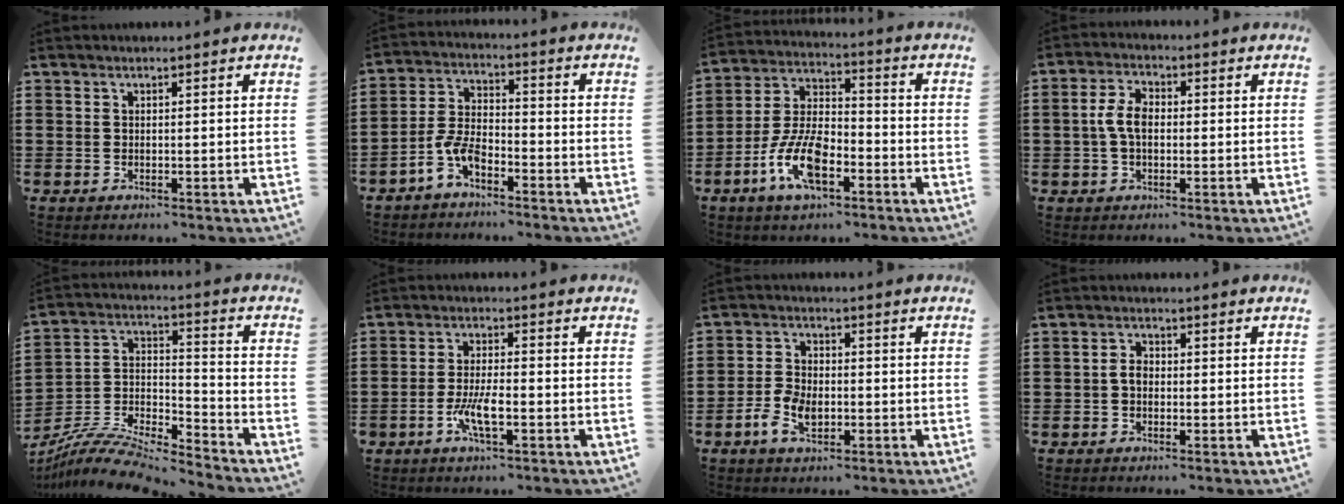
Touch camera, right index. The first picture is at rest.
{"total": 5.9, "force": [-3.6, 2.6, 3.8], "torque": [-0.103, 0.001, -0.077]}
{"total": 10.5, "force": [-4.7, 5.0, 8.0], "torque": [-0.175, 0.006, -0.087]}
{"total": 4.8, "force": [-0.2, 2.7, 4.0], "torque": [-0.099, 0.002, -0.012]}
{"total": 10.0, "force": [-9.3, 1.5, 3.3], "torque": [-0.066, 0.016, -0.187]}
{"total": 5.5, "force": [-2.3, 1.4, 4.8], "torque": [-0.107, -0.006, -0.046]}
{"total": 4.9, "force": [-1.7, 2.7, 3.7], "torque": [-0.087, -0.001, -0.033]}
{"total": 2.3, "force": [-0.4, 1.5, 1.7], "torque": [-0.040, 0.001, -0.011]}